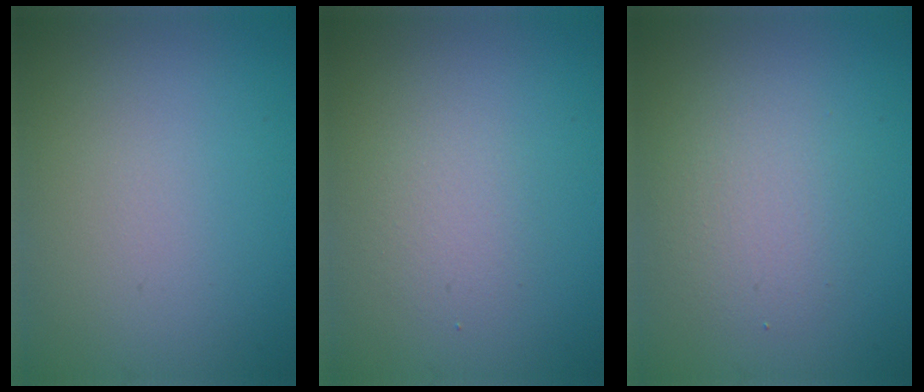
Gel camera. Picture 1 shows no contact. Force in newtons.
{"total": 1.7, "press": 1.7, "slide": 0.2}
{"total": 3.0, "press": 3.0, "slide": 0.2}